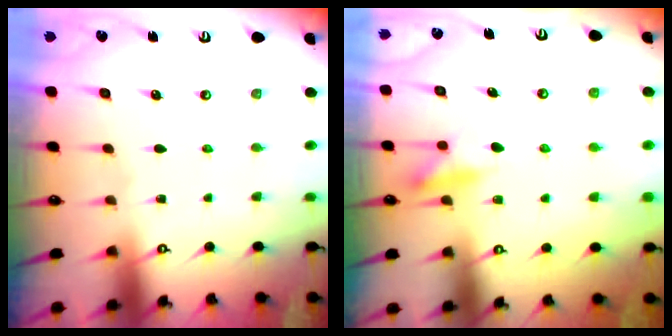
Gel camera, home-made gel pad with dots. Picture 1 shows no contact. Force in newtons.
{"total": 10.0, "press": 9.9, "slide": 1.2}